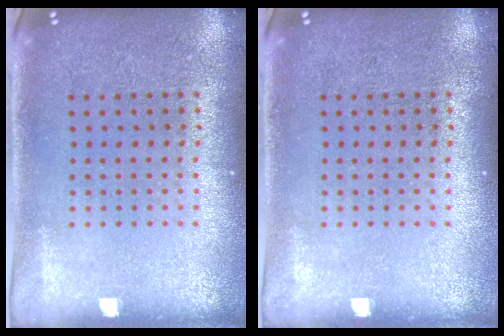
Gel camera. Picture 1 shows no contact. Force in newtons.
{"total": 0.0}